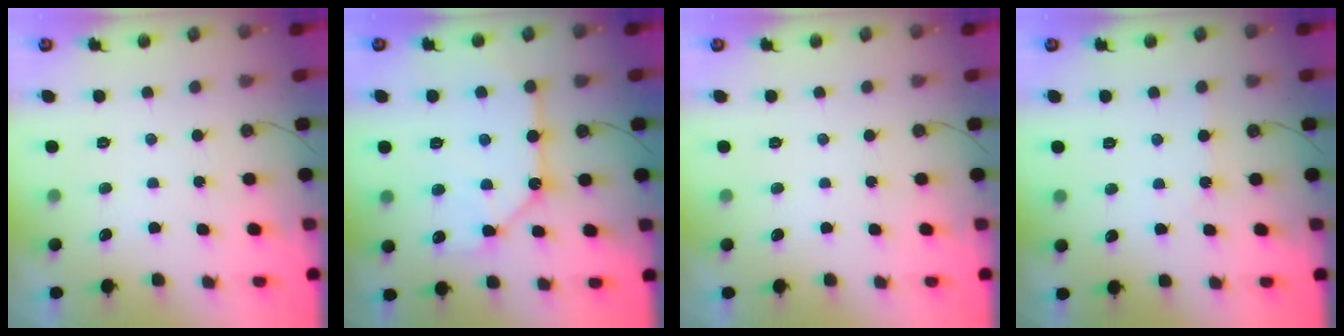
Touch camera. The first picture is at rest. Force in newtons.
{"total": 13.5, "press": 13.5, "slide": 1.4}
{"total": 0.0}
{"total": 1.5, "press": 1.4, "slide": 0.3}